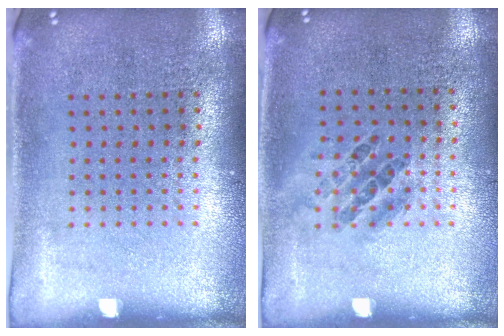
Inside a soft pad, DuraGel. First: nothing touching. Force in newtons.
{"total": 0.9, "press": 0.7, "slide": 0.6}